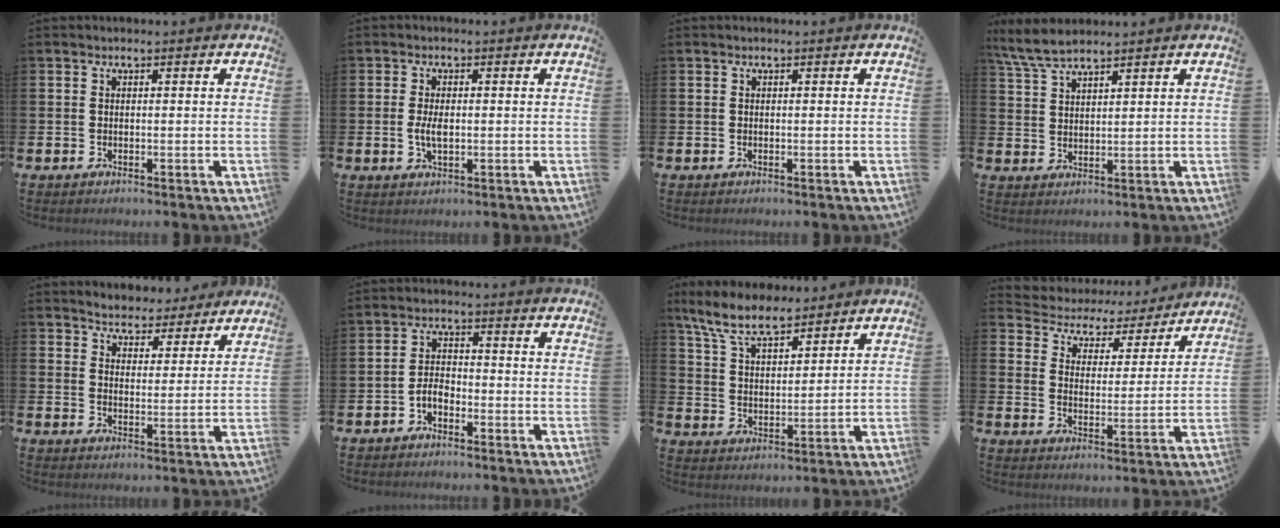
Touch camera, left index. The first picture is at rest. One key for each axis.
{"total": 2.6, "fx": -0.4, "fy": 1.2, "fz": 2.3, "tx": -0.035, "ty": 0.000, "tz": -0.011}
{"total": 0.0}
{"total": 5.2, "fx": 4.8, "fy": 0.8, "fz": 2.0, "tx": -0.054, "ty": -0.013, "tz": 0.089}
{"total": 4.6, "fx": 4.4, "fy": 1.0, "fz": -0.6, "tx": -0.007, "ty": -0.035, "tz": 0.077}
{"total": 2.5, "fx": -2.0, "fy": 1.1, "fz": 1.1, "tx": -0.029, "ty": 0.011, "tz": -0.039}
{"total": 7.9, "fx": 6.9, "fy": 2.2, "fz": 3.2, "tx": -0.093, "ty": -0.022, "tz": 0.128}
{"total": 4.6, "fx": 4.1, "fy": 2.1, "fz": 0.2, "tx": -0.027, "ty": -0.037, "tz": 0.062}